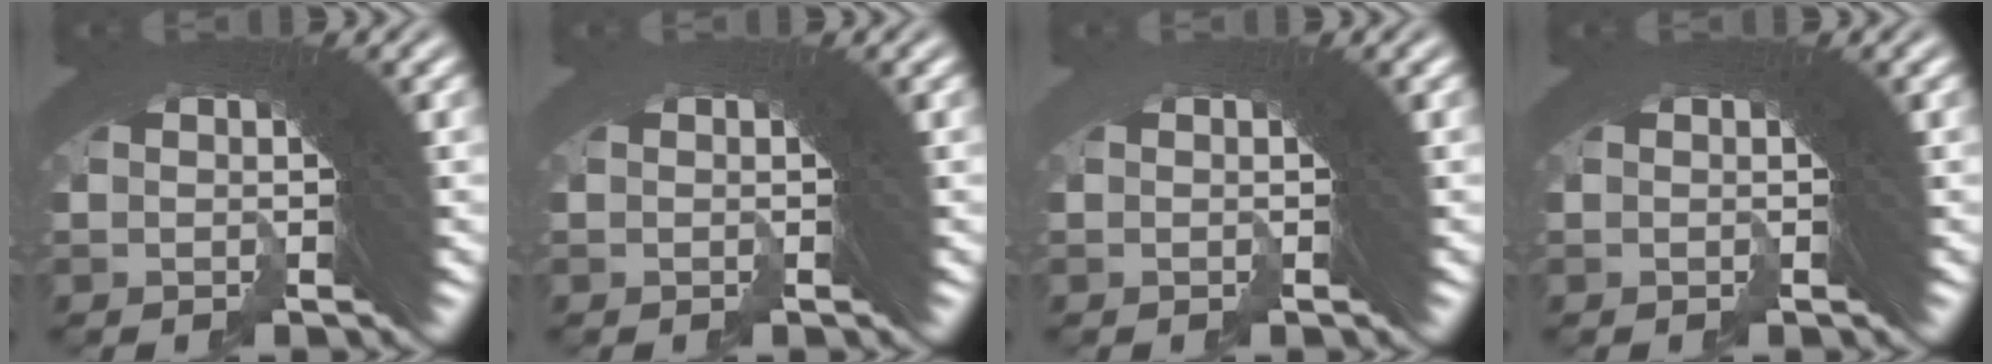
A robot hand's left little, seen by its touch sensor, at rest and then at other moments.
{"total": 0.8, "force": [-0.3, -0.4, -0.7], "torque": [0.012, -0.001, -0.004]}
{"total": 1.9, "force": [-0.3, -1.2, -1.4], "torque": [0.023, -0.004, -0.003]}
{"total": 0.0}